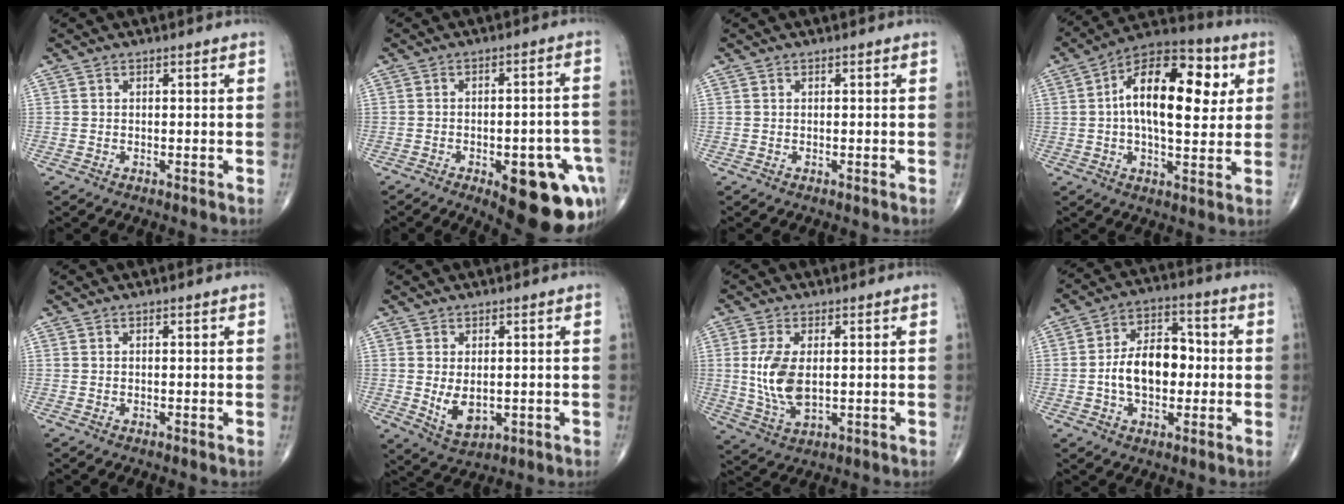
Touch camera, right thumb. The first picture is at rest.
{"total": 19.0, "force": [-8.4, 7.8, 15.1], "torque": [-0.120, 0.032, -0.091]}
{"total": 0.0}
{"total": 18.8, "force": [3.5, 9.4, 15.9], "torque": [-0.225, 0.017, 0.042]}
{"total": 0.0}
{"total": 5.6, "force": [-0.3, 3.4, 4.5], "torque": [-0.067, -0.012, 0.012]}
{"total": 9.3, "force": [0.6, 4.8, 7.9], "torque": [-0.168, -0.012, 0.021]}
{"total": 12.1, "force": [-1.0, 7.7, 9.4], "torque": [-0.133, 0.029, -0.023]}